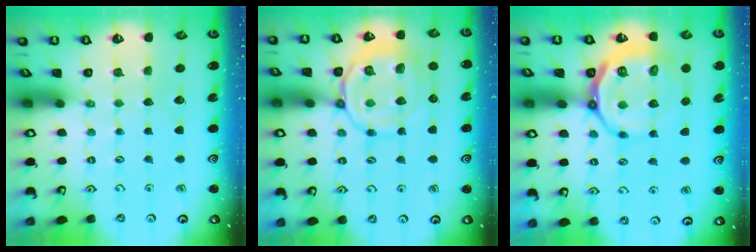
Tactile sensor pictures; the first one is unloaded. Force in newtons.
{"total": 11.6, "press": 11.5, "slide": 1.1}
{"total": 13.1, "press": 12.7, "slide": 3.2}